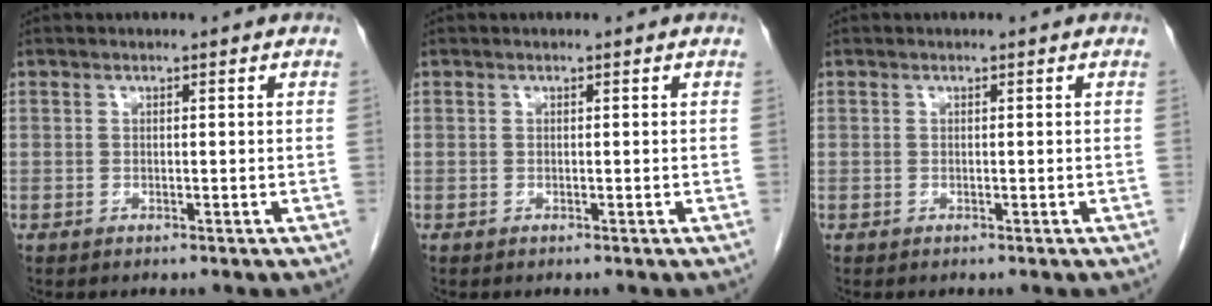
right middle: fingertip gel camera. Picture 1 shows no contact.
{"total": 0.0}
{"total": 0.0}